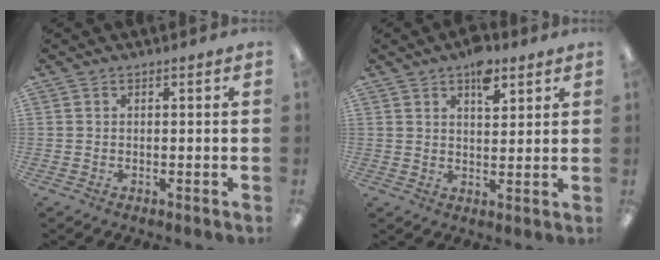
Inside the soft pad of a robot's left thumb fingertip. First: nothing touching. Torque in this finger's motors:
{"motor_torque": [1.12, 0.68, 0.65, -0.50, 0.03]}